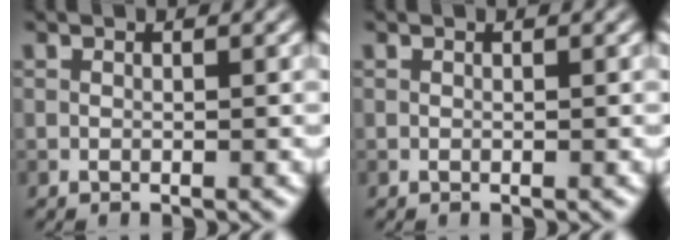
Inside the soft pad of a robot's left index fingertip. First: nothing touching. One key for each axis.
{"total": 0.0}